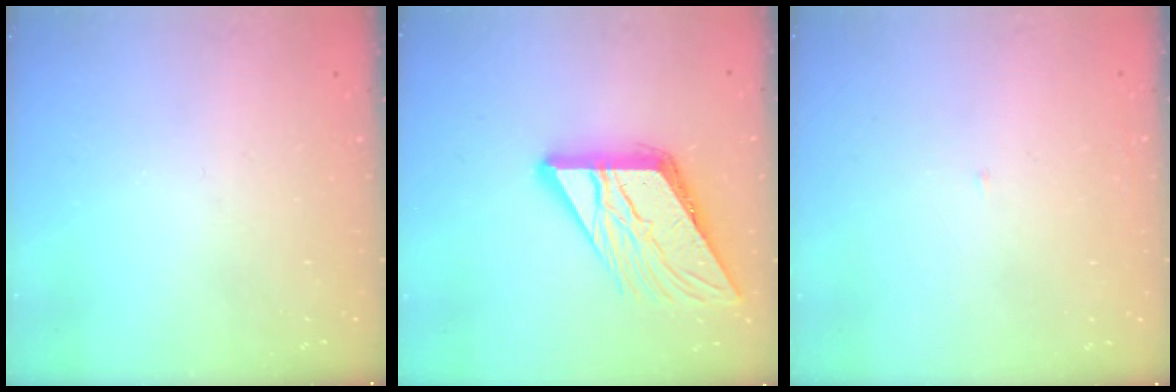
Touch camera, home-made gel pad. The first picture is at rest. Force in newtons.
{"total": 15.0, "press": 14.9, "slide": 1.6}
{"total": 2.0, "press": 2.0, "slide": 0.2}